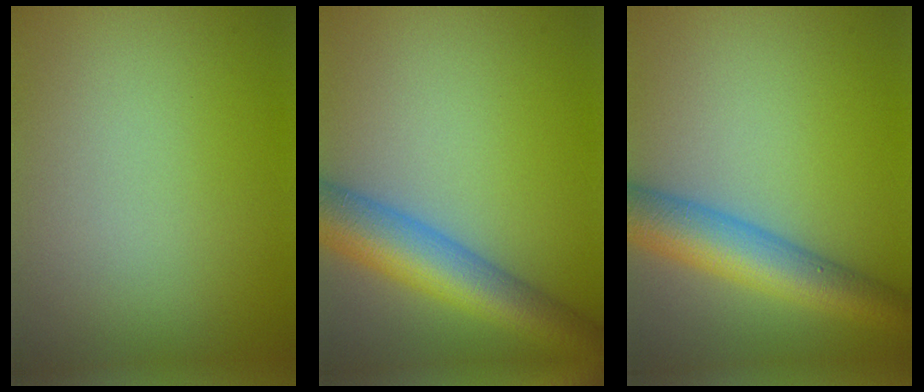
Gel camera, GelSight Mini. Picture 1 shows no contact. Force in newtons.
{"total": 7.7, "press": 7.7, "slide": 0.3}
{"total": 6.7, "press": 6.7, "slide": 0.2}